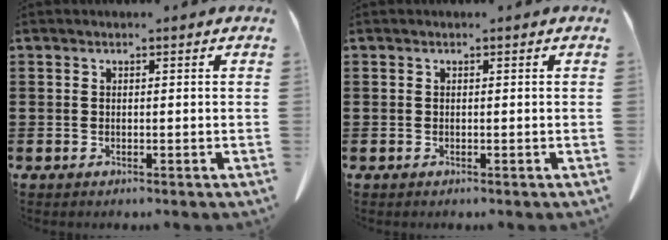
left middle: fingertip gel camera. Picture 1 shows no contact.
{"total": 0.0}